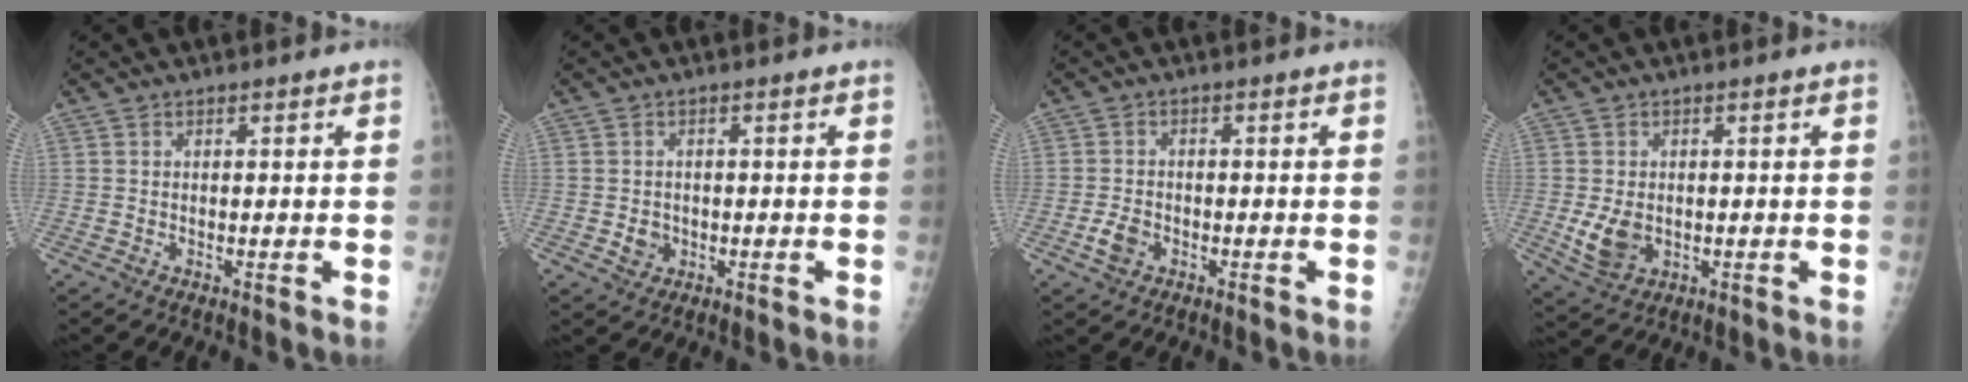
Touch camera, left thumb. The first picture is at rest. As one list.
[{"total": 2.4, "force": [-0.5, 2.2, 1.0], "torque": [-0.006, 0.004, -0.003]}, {"total": 3.1, "force": [-1.3, 2.2, 1.8], "torque": [-0.033, 0.006, -0.023]}, {"total": 5.6, "force": [-0.6, 4.1, 3.8], "torque": [-0.062, -0.007, 0.001]}]